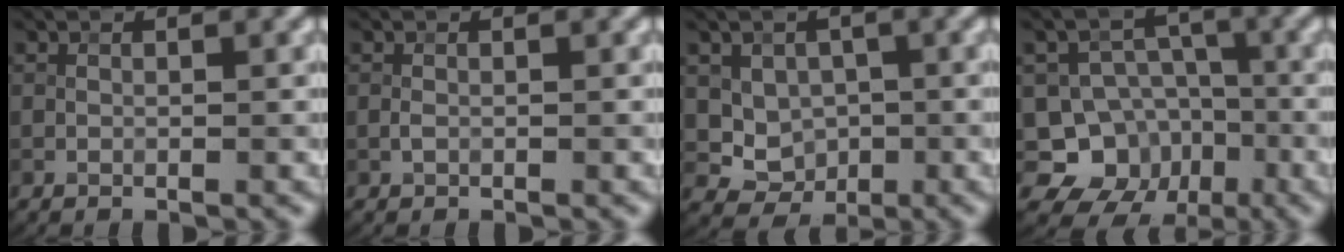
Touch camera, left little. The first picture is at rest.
{"total": 0.5, "force": [-0.2, 0.3, 0.4], "torque": [-0.010, 0.001, -0.003]}
{"total": 3.6, "force": [0.2, 3.1, 1.7], "torque": [-0.019, -0.007, 0.007]}
{"total": 9.6, "force": [-3.7, 8.3, 3.1], "torque": [-0.033, 0.003, -0.085]}